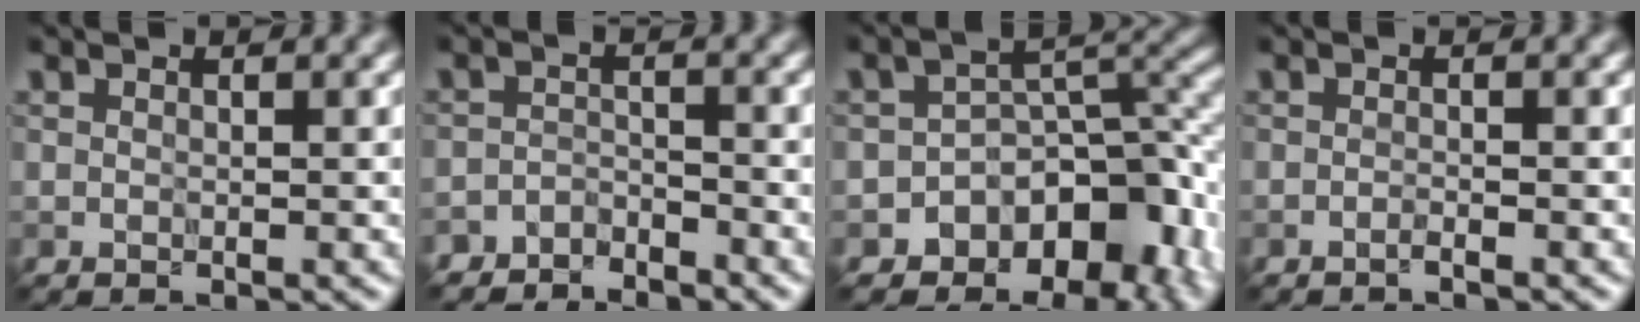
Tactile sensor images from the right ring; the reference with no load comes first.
{"total": 2.8, "force": [-2.7, 0.7, 0.1], "torque": [-0.001, 0.002, -0.057]}
{"total": 8.9, "force": [-5.2, 5.5, 4.6], "torque": [-0.038, 0.003, -0.079]}
{"total": 0.7, "force": [-0.6, 0.0, 0.3], "torque": [-0.003, 0.003, -0.013]}